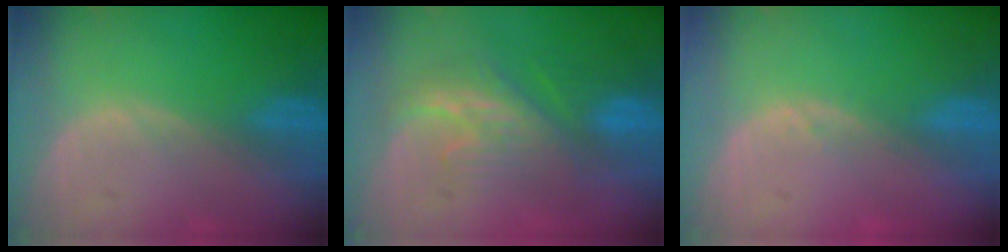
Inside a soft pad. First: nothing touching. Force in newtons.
{"total": 8.0, "press": 7.9, "slide": 1.5}
{"total": 1.0, "press": 0.9, "slide": 0.3}